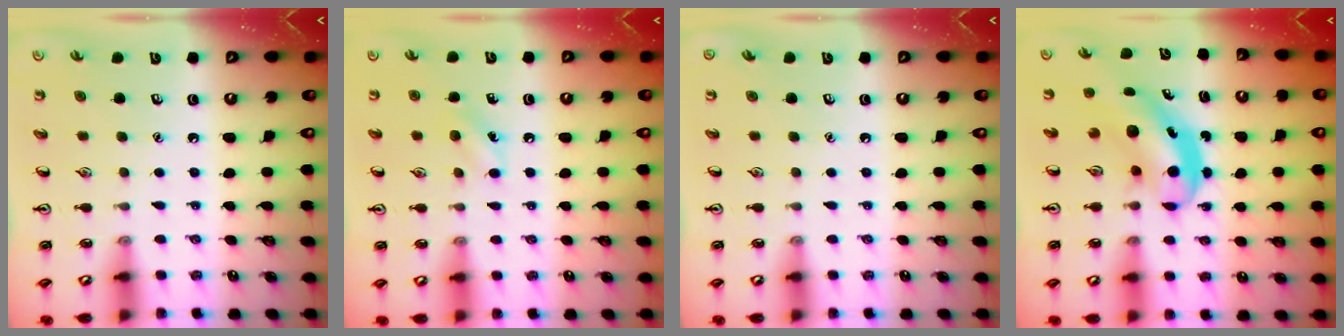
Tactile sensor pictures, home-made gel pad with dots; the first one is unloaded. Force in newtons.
{"total": 6.5, "press": 6.2, "slide": 1.9}
{"total": 0.0}
{"total": 6.3, "press": 6.2, "slide": 1.3}